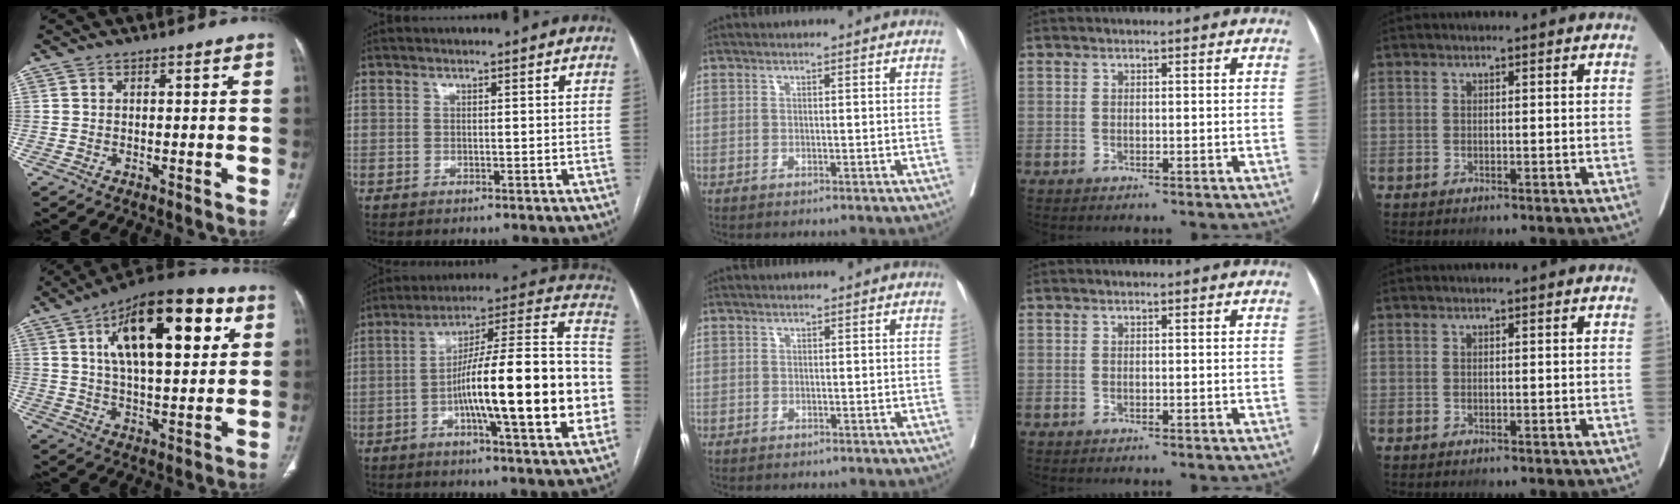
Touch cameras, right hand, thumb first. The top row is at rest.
{"thumb": {"total": 22.4, "force": [7.9, 9.6, 18.7], "torque": [-0.265, -0.003, 0.119]}, "index": {"total": 23.5, "force": [-4.8, 2.5, 22.9], "torque": [-0.297, 0.023, -0.075]}}